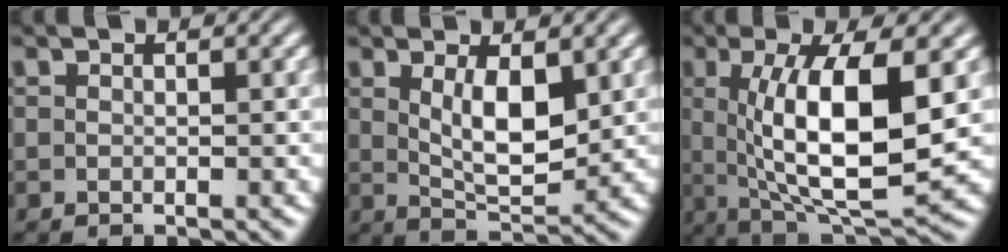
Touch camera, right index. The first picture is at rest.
{"total": 4.6, "force": [1.0, 0.9, 4.4], "torque": [-0.066, -0.022, 0.030]}
{"total": 10.3, "force": [0.7, 3.5, 9.7], "torque": [-0.164, -0.026, 0.037]}